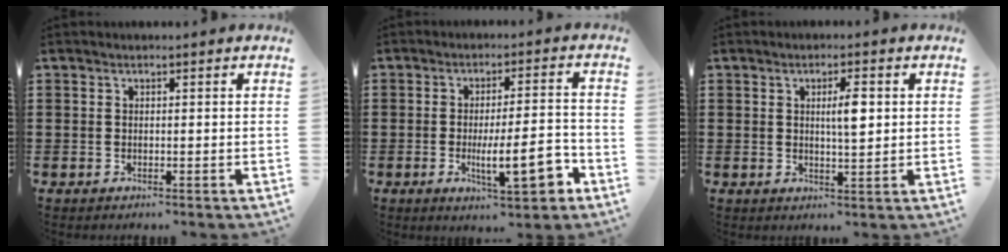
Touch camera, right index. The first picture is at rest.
{"total": 10.3, "force": [-3.3, 2.9, 9.3], "torque": [-0.138, -0.009, -0.051]}
{"total": 4.1, "force": [0.9, 1.1, 3.9], "torque": [-0.068, 0.004, 0.010]}